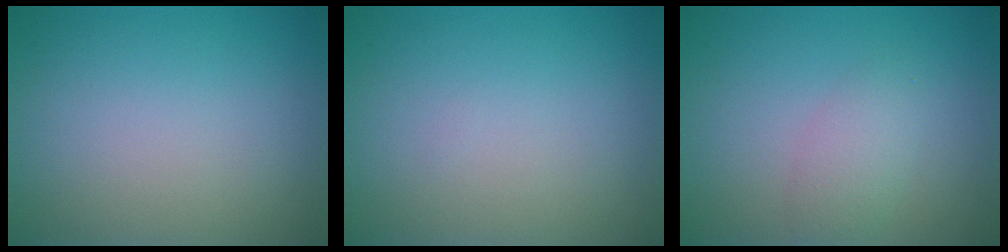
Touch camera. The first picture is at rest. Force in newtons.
{"total": 0.0}
{"total": 2.1, "press": 2.1, "slide": 0.1}